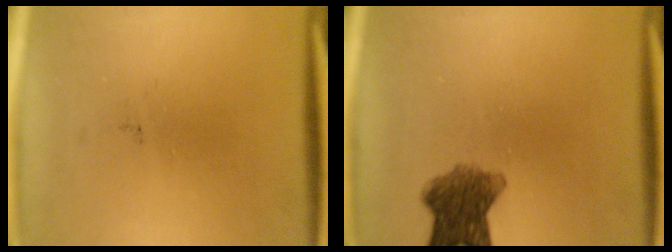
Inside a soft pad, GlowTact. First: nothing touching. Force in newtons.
{"total": 7.0}